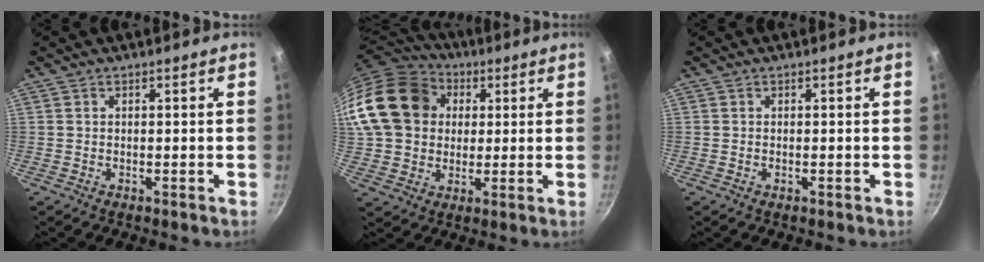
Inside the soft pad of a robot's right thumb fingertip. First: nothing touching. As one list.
[{"total": 19.0, "force": [4.2, 15.4, 10.2], "torque": [-0.169, 0.024, 0.072]}, {"total": 0.5, "force": [-0.2, 0.3, 0.4], "torque": [-0.007, 0.002, -0.003]}]